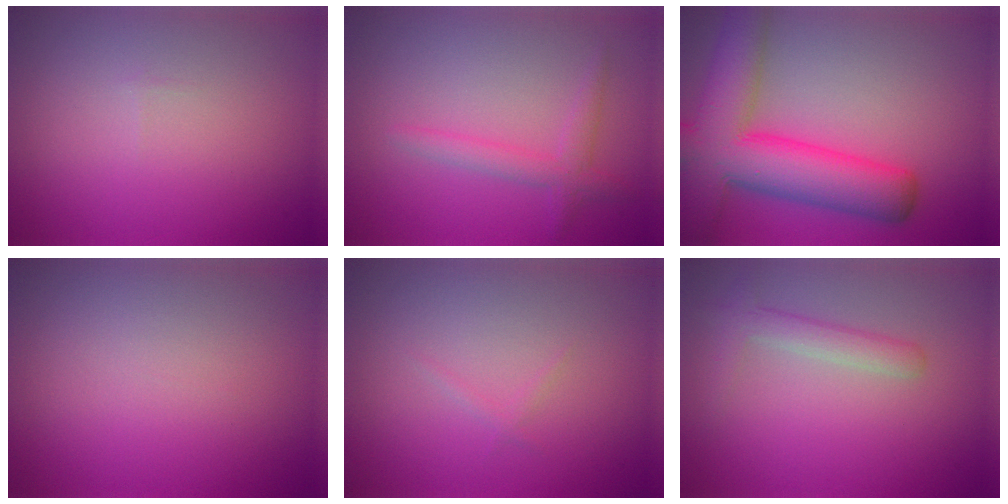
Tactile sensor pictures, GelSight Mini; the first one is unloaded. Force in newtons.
{"total": 2.0, "press": 2.0, "slide": 0.1}
{"total": 10.7, "press": 10.7, "slide": 0.6}
{"total": 0.0}
{"total": 0.5, "press": 0.5, "slide": 0.1}
{"total": 2.2, "press": 2.2, "slide": 0.2}